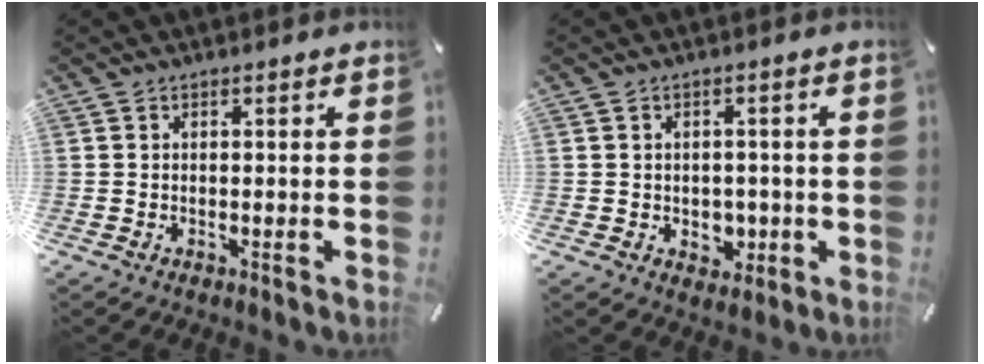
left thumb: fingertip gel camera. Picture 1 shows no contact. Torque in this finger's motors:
{"motor_torque": [-0.02, 0.01, 0.46, 0.15, 0.02]}